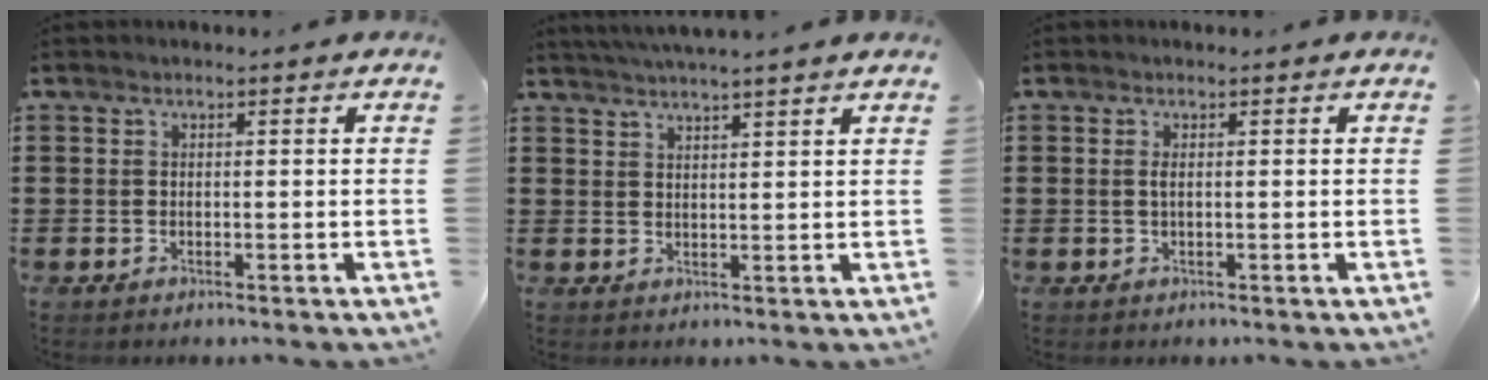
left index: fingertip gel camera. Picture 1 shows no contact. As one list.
[{"total": 3.0, "force": [2.9, -0.8, 0.7], "torque": [-0.021, -0.009, 0.052]}, {"total": 0.8, "force": [0.0, 0.1, 0.8], "torque": [-0.016, -0.001, 0.001]}]